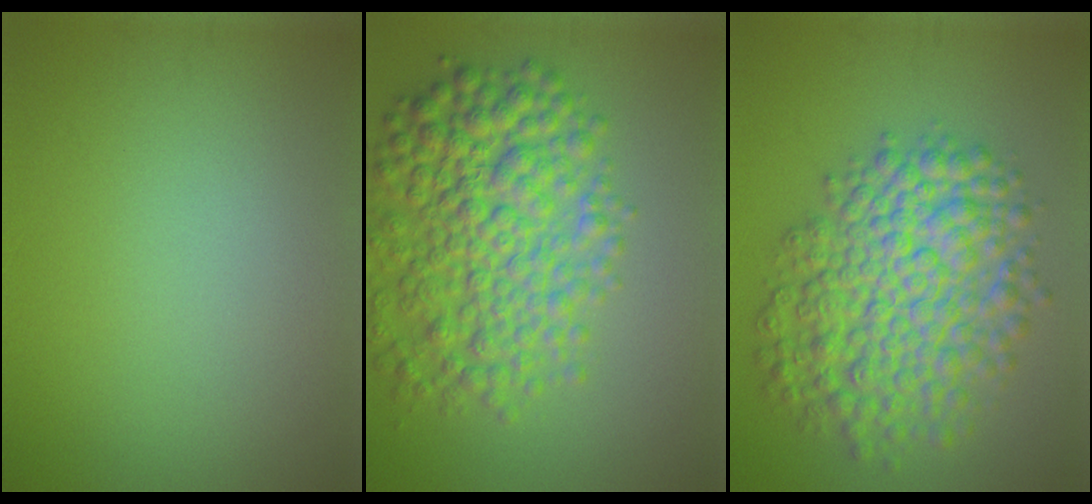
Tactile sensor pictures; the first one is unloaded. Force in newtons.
{"total": 8.2, "press": 8.2, "slide": 0.2}
{"total": 9.0, "press": 9.0, "slide": 0.2}